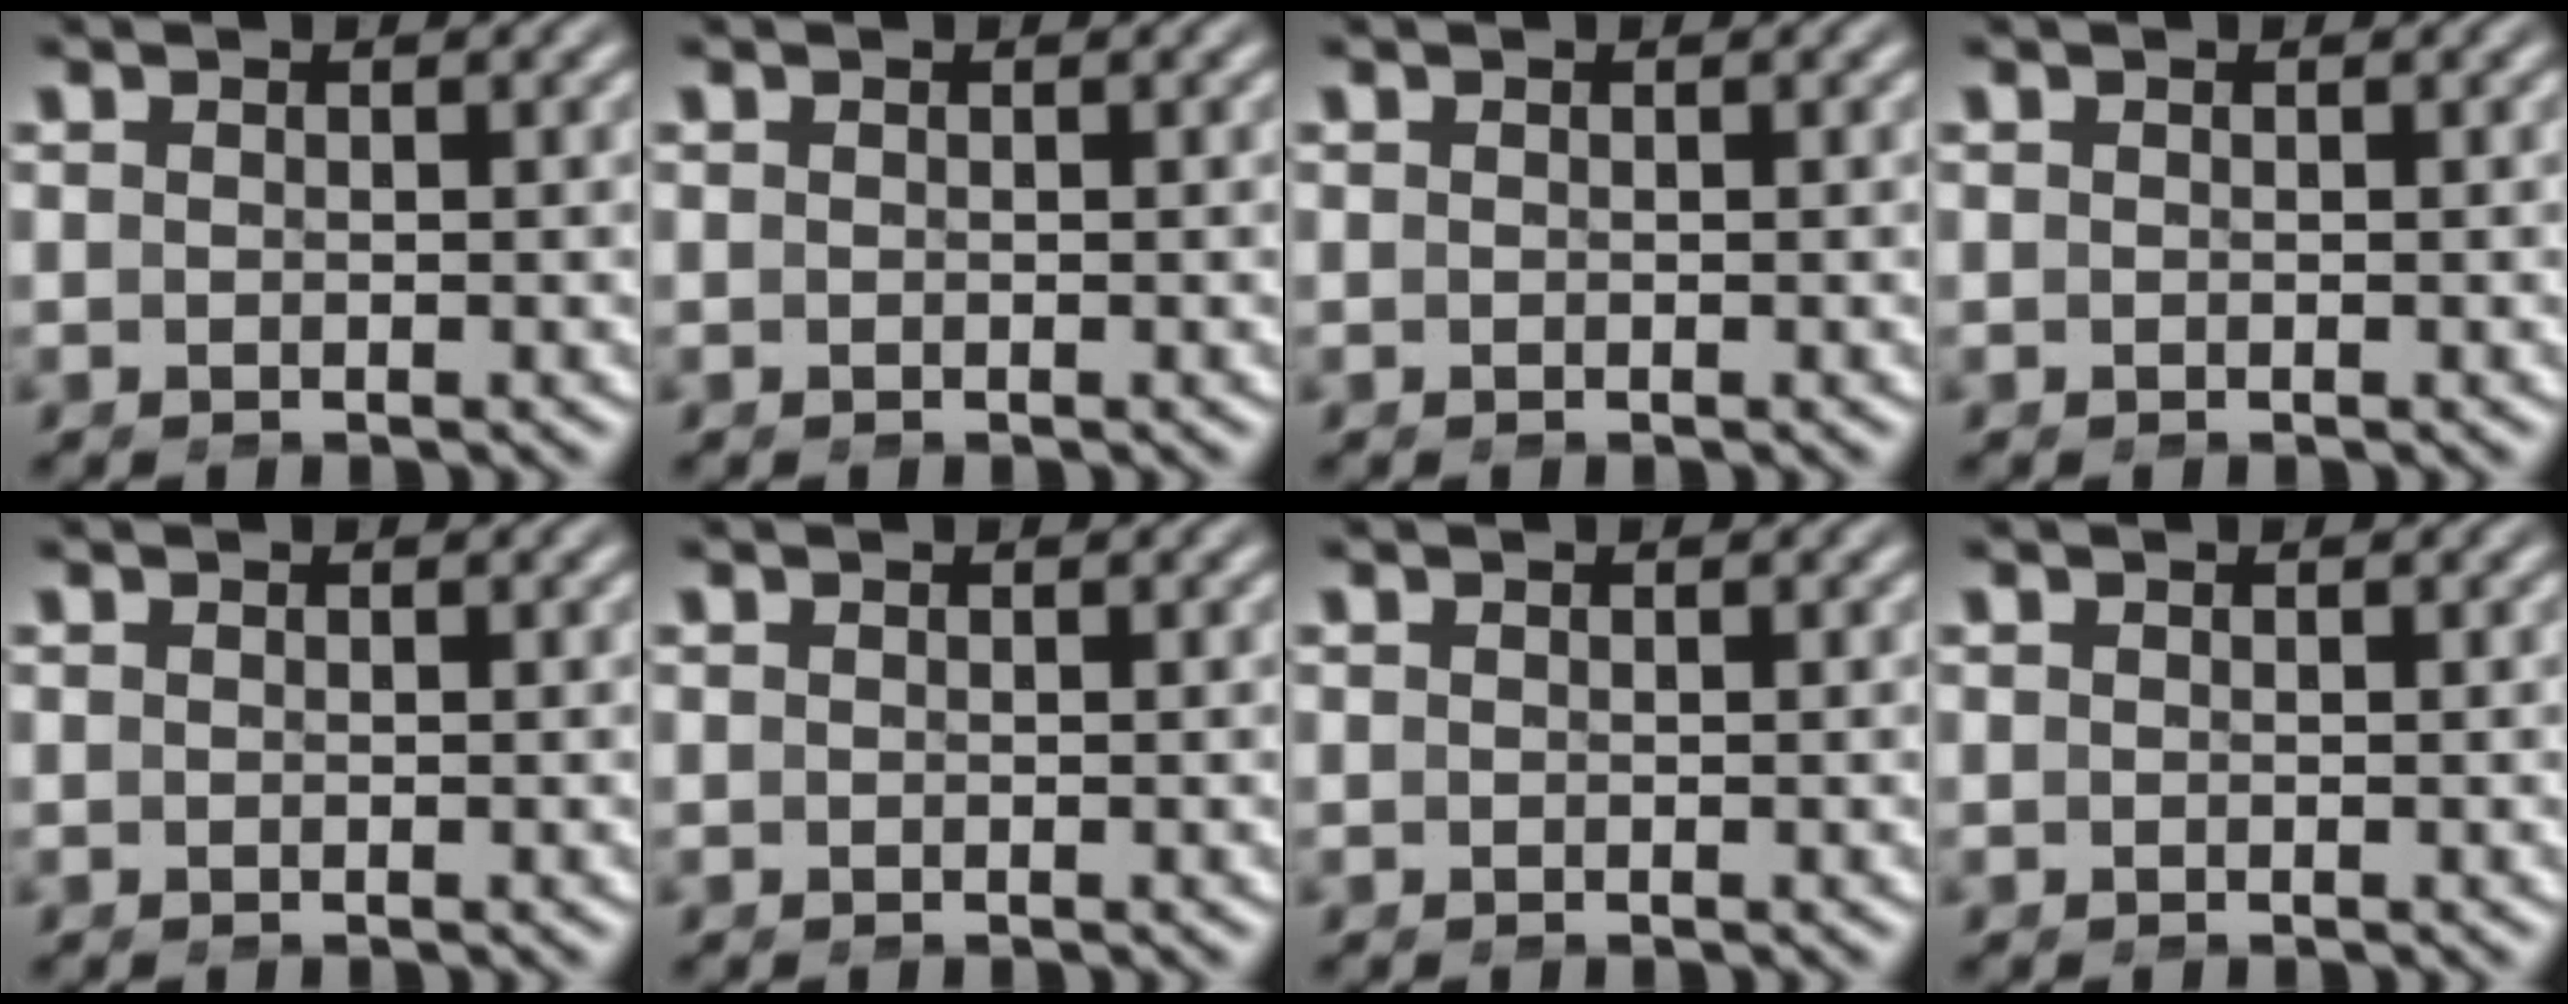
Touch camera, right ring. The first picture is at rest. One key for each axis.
{"total": 0.0}
{"total": 0.0}
{"total": 0.0}
{"total": 0.0}
{"total": 0.0}
{"total": 0.0}
{"total": 0.0}